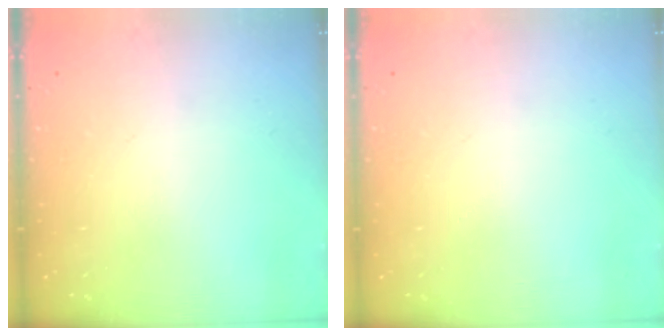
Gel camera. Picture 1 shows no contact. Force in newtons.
{"total": 0.0}